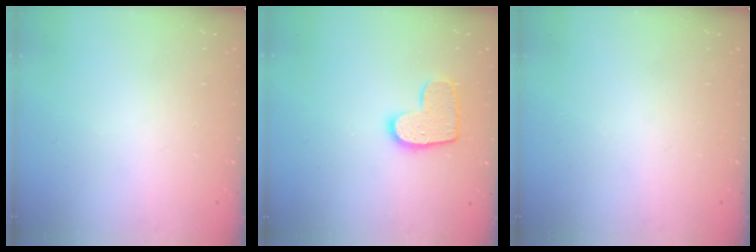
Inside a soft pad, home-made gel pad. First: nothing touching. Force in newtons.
{"total": 11.2, "press": 11.2, "slide": 0.6}
{"total": 0.0}